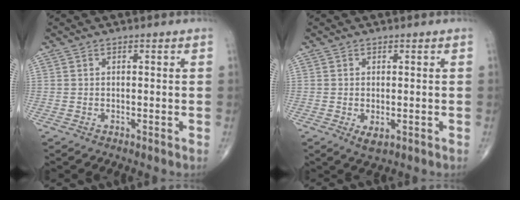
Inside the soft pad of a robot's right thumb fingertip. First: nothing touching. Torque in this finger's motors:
{"motor_torque": [-0.38, 0.37, -0.18, -0.02, 0.00]}